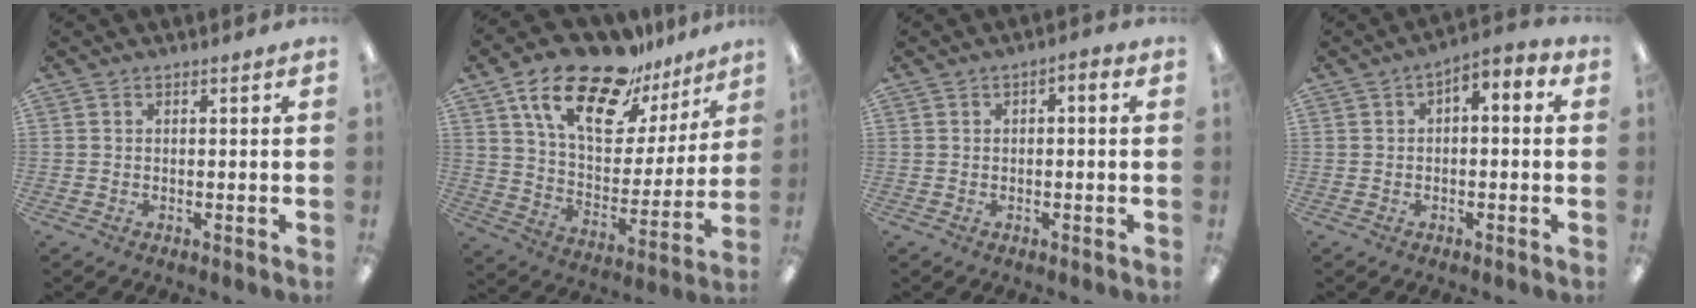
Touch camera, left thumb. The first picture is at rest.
{"total": 21.8, "force": [15.6, 9.4, 11.9], "torque": [-0.216, -0.099, 0.273]}
{"total": 1.8, "force": [-0.7, 1.0, 1.3], "torque": [-0.022, 0.007, -0.014]}
{"total": 2.9, "force": [-0.8, 2.0, 2.0], "torque": [-0.026, 0.005, -0.018]}